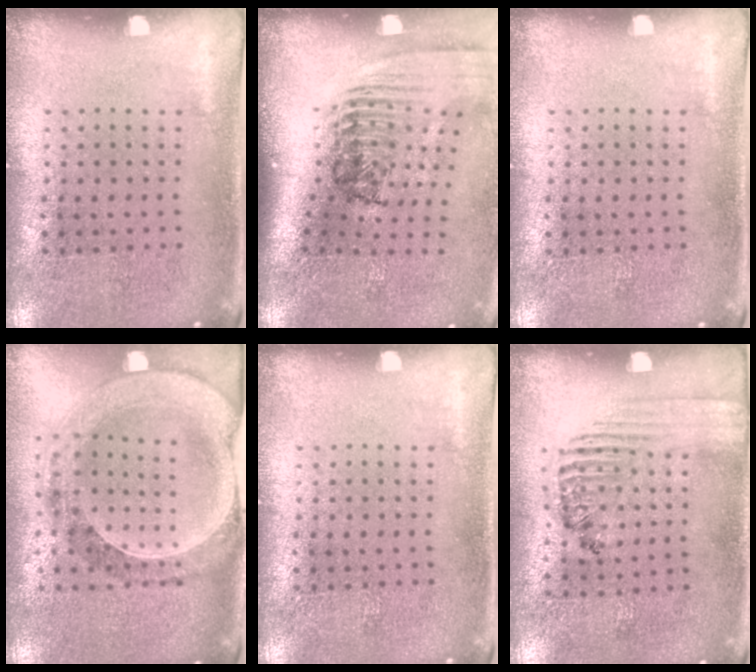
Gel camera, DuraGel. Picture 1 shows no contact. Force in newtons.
{"total": 2.6, "press": 1.8, "slide": 1.9}
{"total": 0.0}
{"total": 1.4, "press": 1.4, "slide": 0.2}
{"total": 0.0}
{"total": 1.4, "press": 1.1, "slide": 0.9}